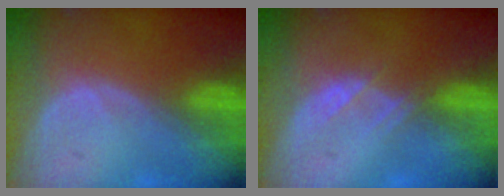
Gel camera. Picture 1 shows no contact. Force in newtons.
{"total": 1.9, "press": 1.9, "slide": 0.3}